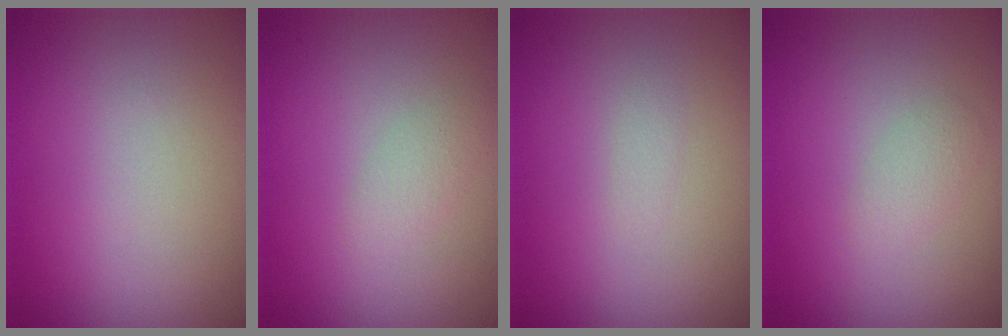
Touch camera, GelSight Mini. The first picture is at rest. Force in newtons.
{"total": 1.2, "press": 1.2, "slide": 0.1}
{"total": 0.5, "press": 0.5, "slide": 0.0}
{"total": 1.1, "press": 1.1, "slide": 0.1}